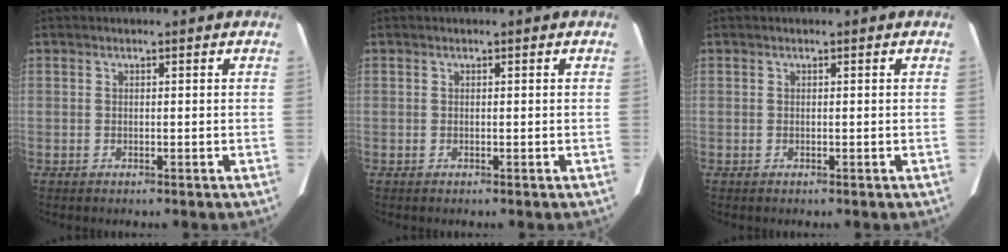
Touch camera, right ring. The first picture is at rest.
{"total": 0.0}
{"total": 0.0}